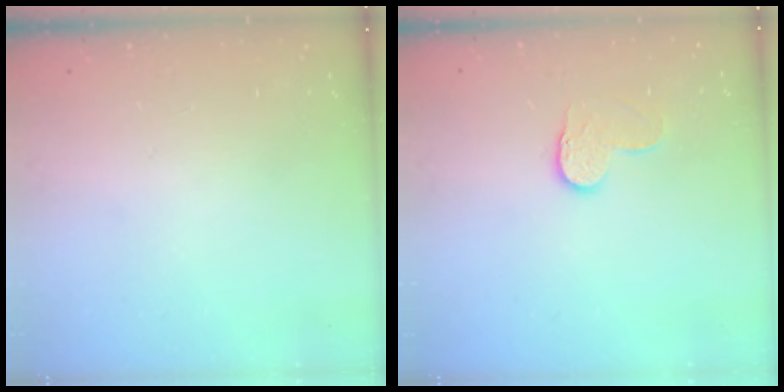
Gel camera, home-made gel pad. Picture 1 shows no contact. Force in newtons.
{"total": 6.2, "press": 6.2, "slide": 0.4}